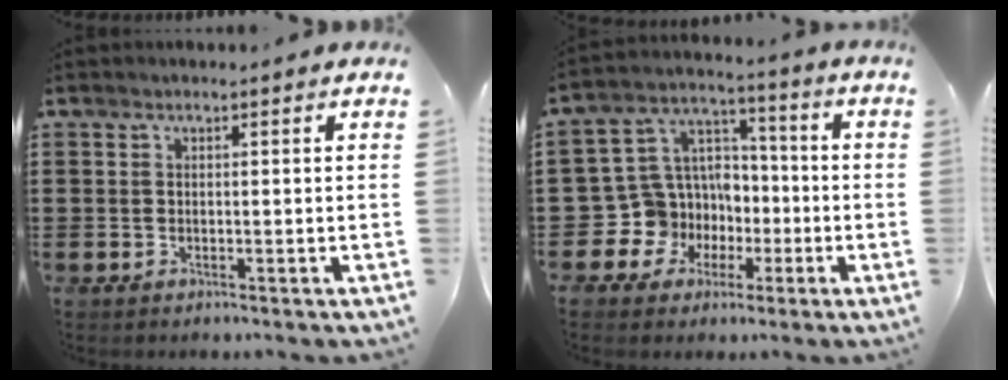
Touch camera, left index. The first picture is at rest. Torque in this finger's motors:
{"motor_torque": [0.94, 0.94, 0.18, 0.02]}